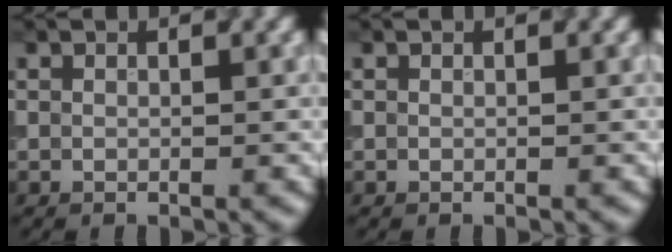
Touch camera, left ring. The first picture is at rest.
{"total": 0.0}